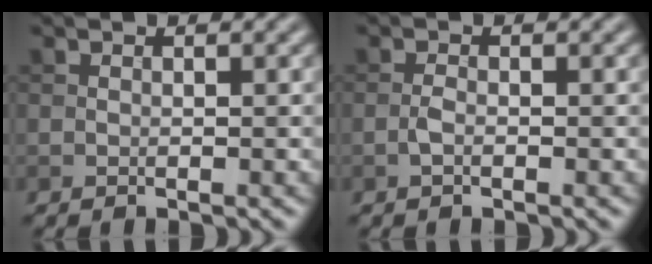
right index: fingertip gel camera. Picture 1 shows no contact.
{"total": 1.0, "force": [-0.5, 0.3, 0.8], "torque": [-0.019, 0.000, -0.012]}